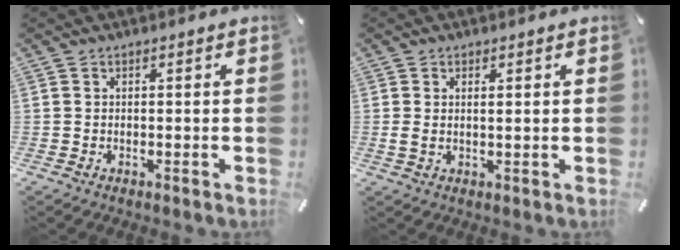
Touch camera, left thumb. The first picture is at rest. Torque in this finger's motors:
{"motor_torque": [0.02, 0.00, 0.06, -0.03, 0.02]}